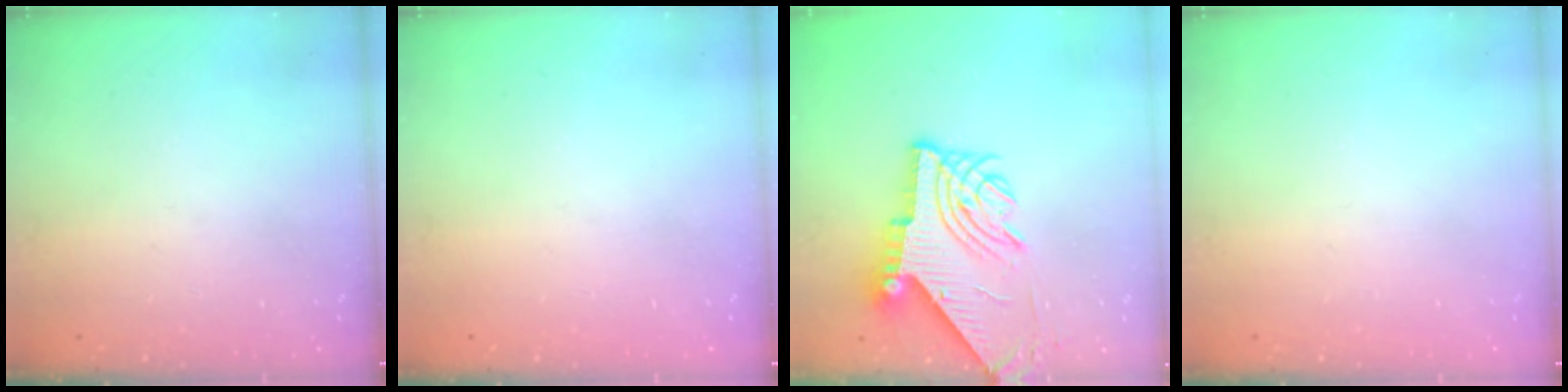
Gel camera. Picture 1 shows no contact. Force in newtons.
{"total": 0.0}
{"total": 10.9, "press": 10.8, "slide": 1.2}
{"total": 0.0}